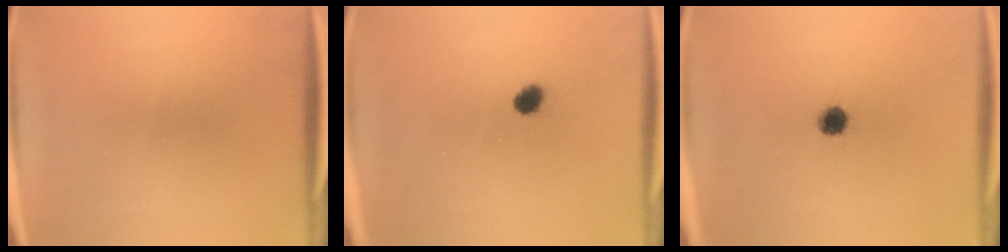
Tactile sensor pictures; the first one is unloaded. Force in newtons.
{"total": 1.7}
{"total": 3.9}